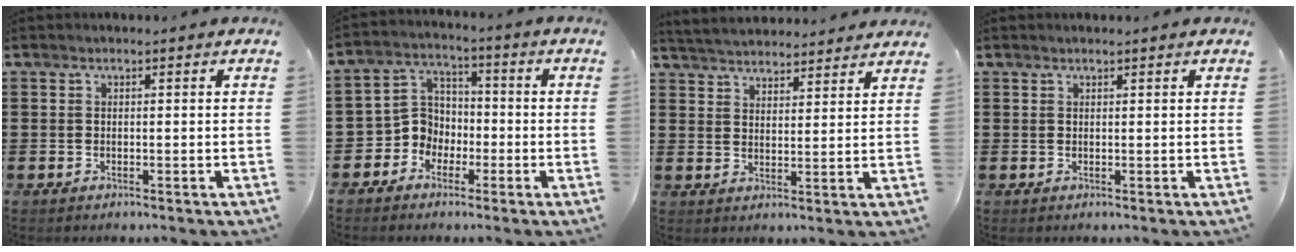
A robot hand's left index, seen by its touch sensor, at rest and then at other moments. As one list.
[{"total": 6.1, "force": [-2.3, 5.3, 1.8], "torque": [-0.071, 0.003, -0.053]}, {"total": 4.1, "force": [4.1, 0.3, 0.0], "torque": [-0.017, -0.019, 0.075]}, {"total": 0.6, "force": [0.6, 0.0, 0.3], "torque": [-0.007, -0.002, 0.011]}]